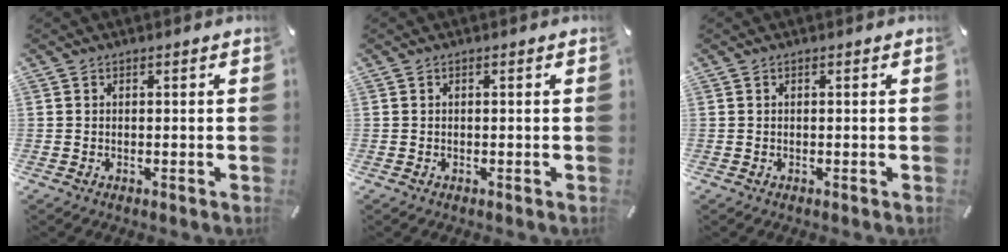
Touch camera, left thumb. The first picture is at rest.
{"total": 0.0}
{"total": 0.0}